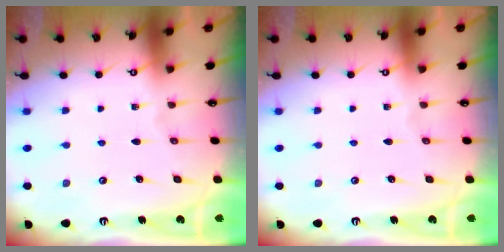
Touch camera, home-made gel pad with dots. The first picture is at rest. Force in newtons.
{"total": 0.0}